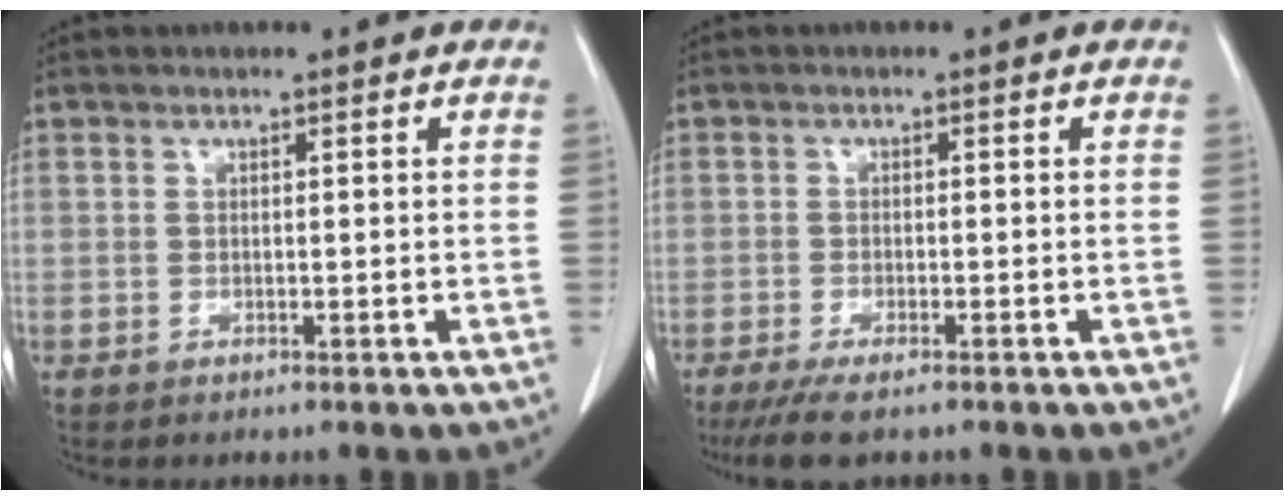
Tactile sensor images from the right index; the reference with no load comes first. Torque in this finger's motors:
{"motor_torque": [0.43, -0.35, 0.12, 0.06]}